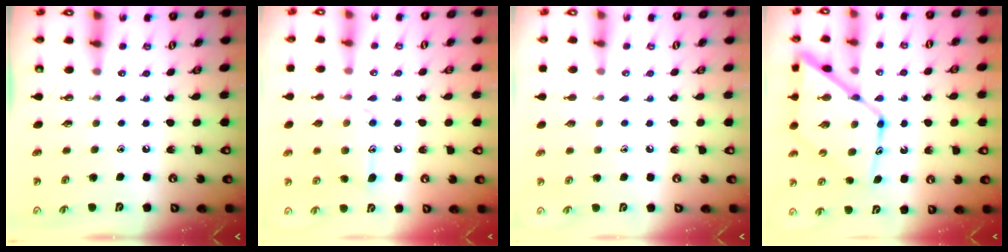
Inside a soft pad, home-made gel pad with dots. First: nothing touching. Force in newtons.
{"total": 13.1, "press": 13.1, "slide": 1.0}
{"total": 3.7, "press": 3.7, "slide": 0.4}
{"total": 16.3, "press": 16.3, "slide": 1.5}